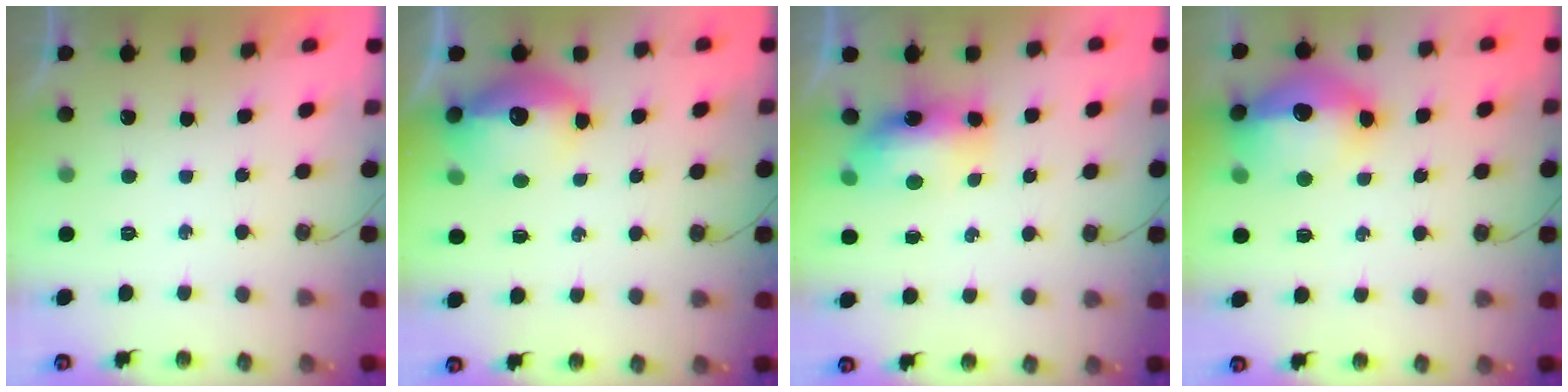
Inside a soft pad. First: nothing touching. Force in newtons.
{"total": 13.7, "press": 13.7, "slide": 1.4}
{"total": 7.8, "press": 7.7, "slide": 0.8}
{"total": 22.0, "press": 18.1, "slide": 12.6}